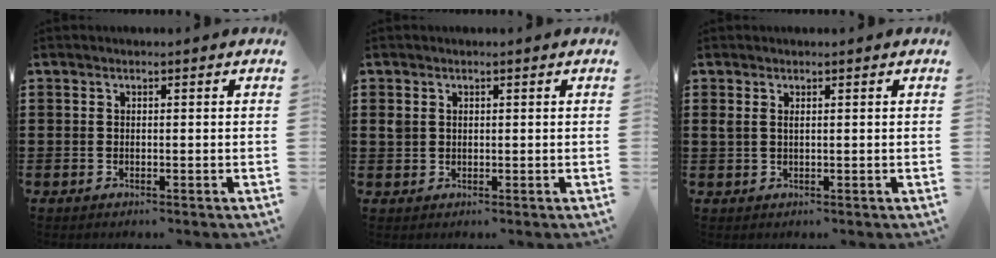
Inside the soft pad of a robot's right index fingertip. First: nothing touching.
{"total": 1.4, "force": [0.5, 1.1, 0.6], "torque": [-0.015, 0.006, 0.009]}
{"total": 0.9, "force": [0.4, 0.3, 0.8], "torque": [-0.017, 0.003, 0.008]}